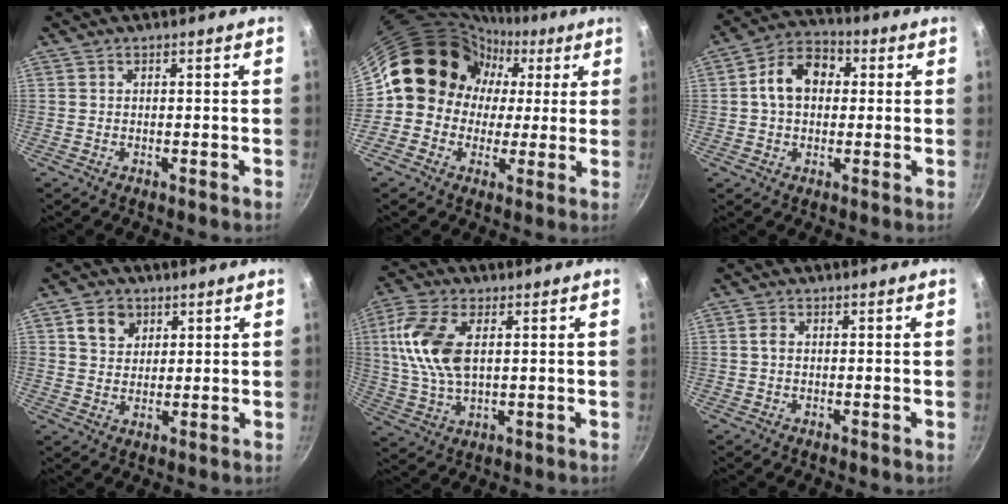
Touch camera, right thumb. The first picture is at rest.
{"total": 15.0, "force": [1.5, 13.7, 6.0], "torque": [-0.044, 0.031, 0.009]}
{"total": 10.4, "force": [1.3, 7.7, 6.9], "torque": [-0.086, 0.027, 0.004]}
{"total": 5.9, "force": [2.5, 4.8, 2.5], "torque": [-0.019, -0.001, 0.043]}
{"total": 12.8, "force": [2.6, 7.0, 10.5], "torque": [-0.209, 0.002, 0.046]}
{"total": 1.4, "force": [0.1, 1.0, 1.0], "torque": [-0.020, 0.003, -0.001]}